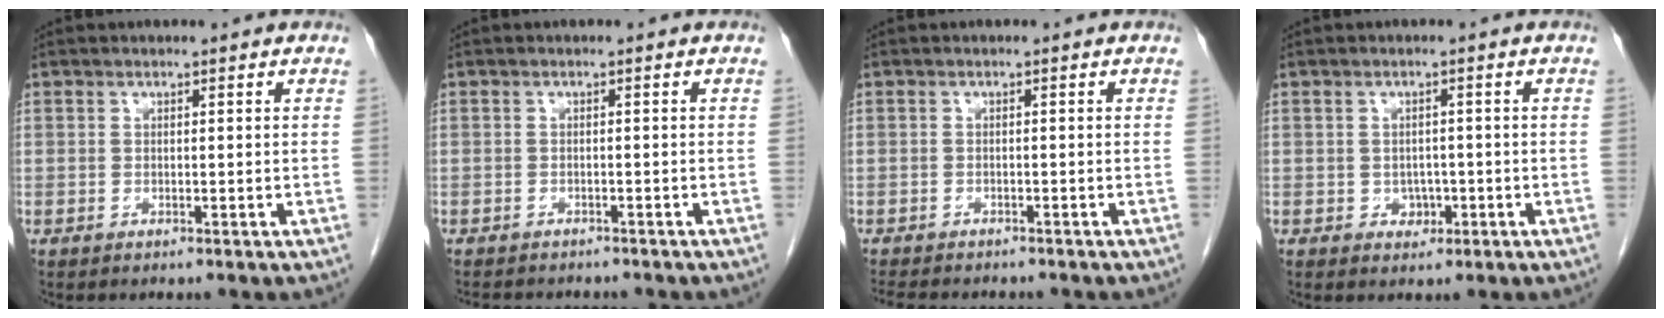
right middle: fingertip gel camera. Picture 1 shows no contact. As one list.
[{"total": 6.5, "force": [-5.7, 2.0, 2.3], "torque": [-0.032, 0.000, -0.072]}, {"total": 7.2, "force": [-6.3, 2.0, 2.9], "torque": [-0.045, -0.004, -0.088]}, {"total": 2.0, "force": [-0.5, 1.7, 1.0], "torque": [-0.010, 0.005, 0.000]}]